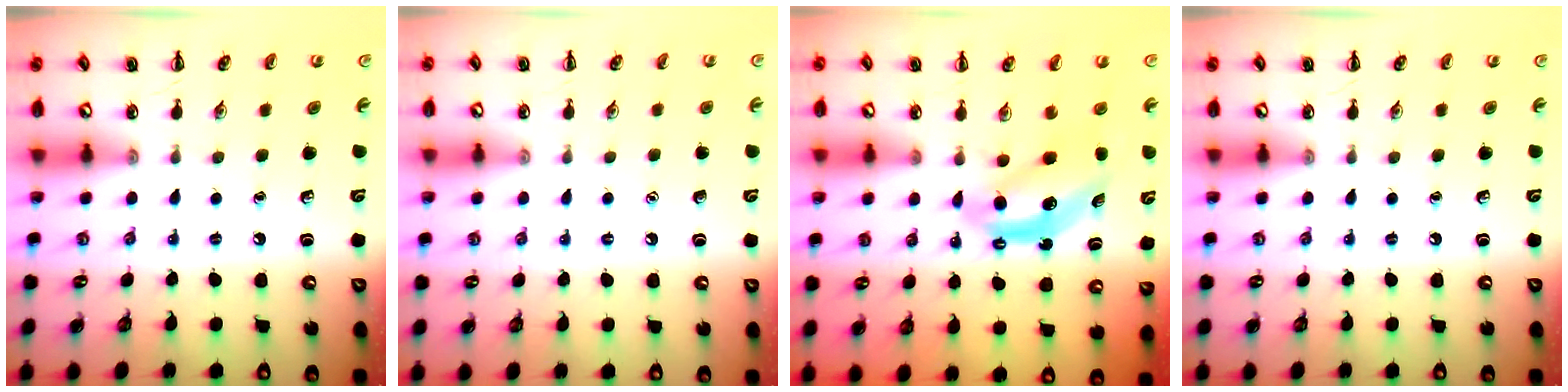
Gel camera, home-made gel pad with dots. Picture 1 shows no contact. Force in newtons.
{"total": 1.6, "press": 1.5, "slide": 0.1}
{"total": 6.2, "press": 6.2, "slide": 0.4}
{"total": 0.0}